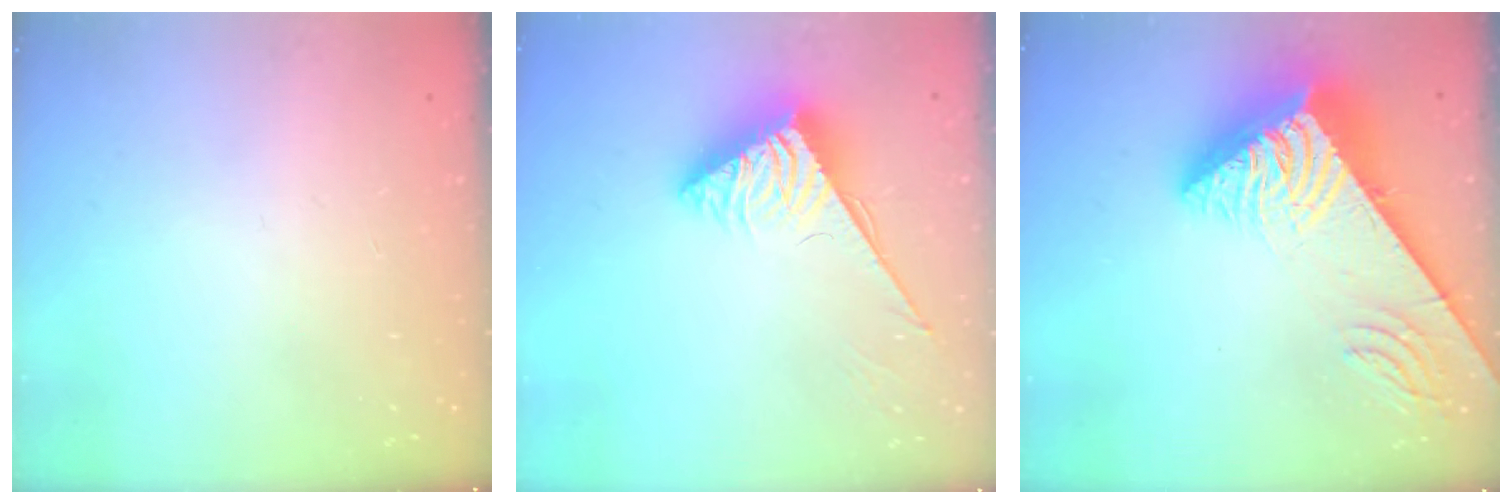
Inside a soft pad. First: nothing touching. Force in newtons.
{"total": 3.9, "press": 3.9, "slide": 0.5}
{"total": 14.0, "press": 13.9, "slide": 1.4}